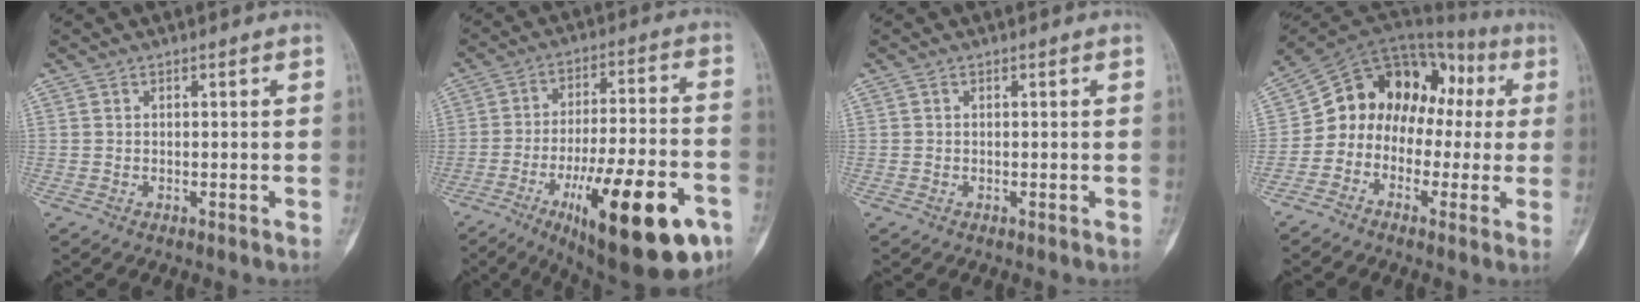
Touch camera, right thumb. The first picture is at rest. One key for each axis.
{"total": 25.6, "fx": -11.6, "fy": 7.7, "fz": 21.5, "tx": -0.287, "ty": 0.046, "tz": -0.165}
{"total": 0.0}
{"total": 14.4, "fx": -0.6, "fy": 11.6, "fz": 8.4, "tx": -0.086, "ty": 0.077, "tz": -0.023}